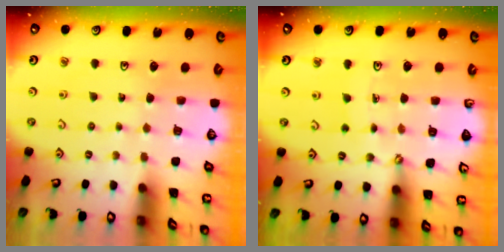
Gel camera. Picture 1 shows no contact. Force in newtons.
{"total": 7.3, "press": 7.1, "slide": 1.7}